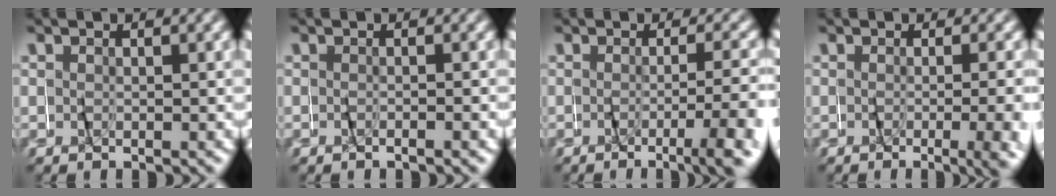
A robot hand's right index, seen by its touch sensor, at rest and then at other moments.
{"total": 0.7, "force": [-0.4, -0.1, 0.6], "torque": [-0.021, -0.001, -0.008]}
{"total": 4.5, "force": [-2.9, -0.9, 3.3], "torque": [-0.036, -0.007, -0.044]}
{"total": 4.3, "force": [-1.9, -0.2, 3.9], "torque": [-0.044, -0.013, -0.025]}